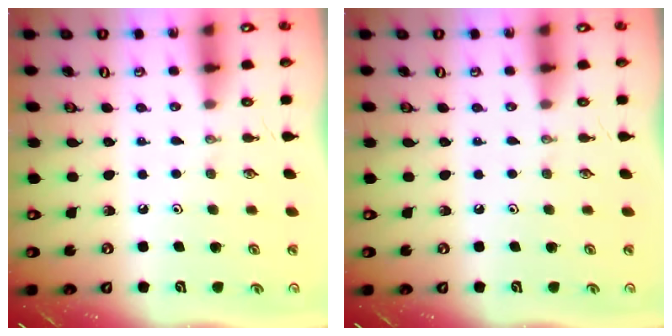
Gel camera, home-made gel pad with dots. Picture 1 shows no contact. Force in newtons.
{"total": 0.0}